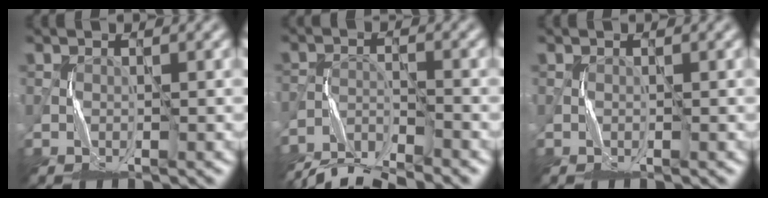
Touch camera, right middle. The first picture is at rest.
{"total": 5.9, "force": [-5.6, 0.7, 1.6], "torque": [-0.033, -0.003, -0.104]}
{"total": 0.0}